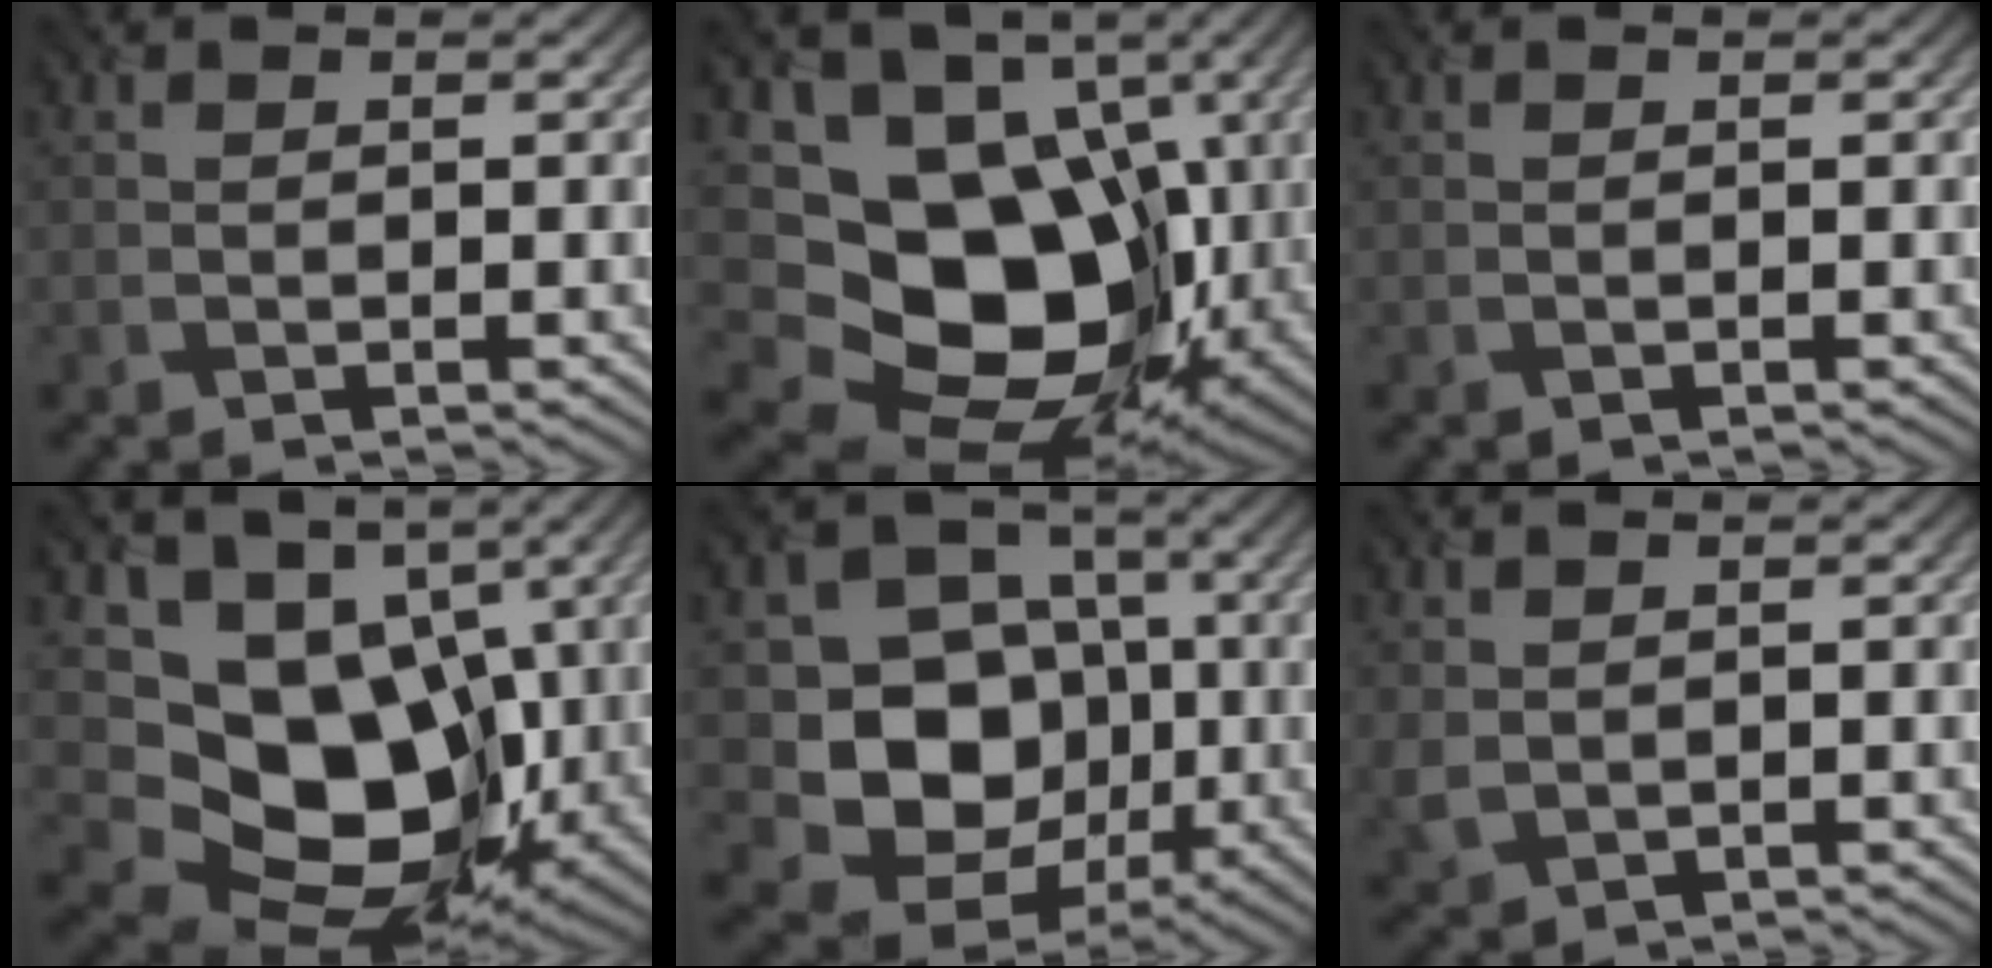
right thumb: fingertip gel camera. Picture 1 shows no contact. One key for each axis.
{"total": 17.0, "fx": -1.7, "fy": 13.0, "fz": 10.9, "tx": -0.194, "ty": -0.036, "tz": -0.011}
{"total": 0.0}
{"total": 14.2, "fx": -0.2, "fy": 10.8, "fz": 9.2, "tx": -0.152, "ty": -0.029, "tz": -0.004}
{"total": 11.9, "fx": -1.5, "fy": 10.0, "fz": 6.3, "tx": -0.125, "ty": -0.017, "tz": -0.036}
{"total": 2.1, "fx": 0.6, "fy": 1.6, "fz": 1.1, "tx": -0.036, "ty": -0.004, "tz": 0.018}